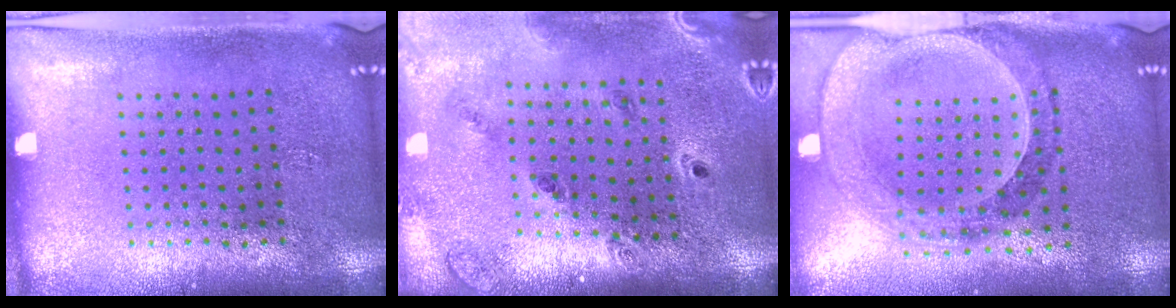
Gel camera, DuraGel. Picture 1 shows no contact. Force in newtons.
{"total": 1.4, "press": 1.4, "slide": 0.2}
{"total": 1.5, "press": 1.5, "slide": 0.3}